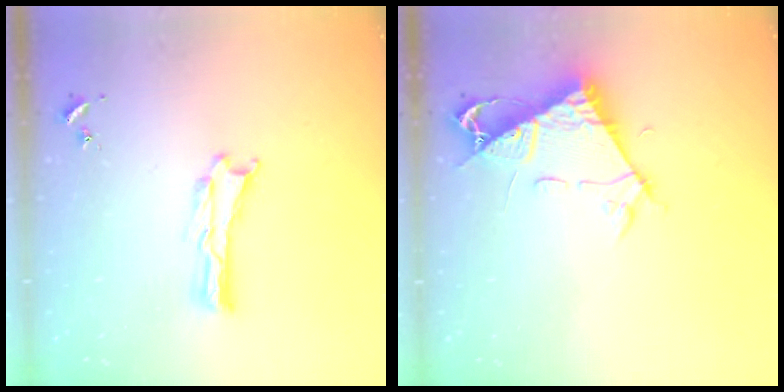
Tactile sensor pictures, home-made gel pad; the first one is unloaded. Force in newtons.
{"total": 7.6, "press": 7.6, "slide": 0.9}